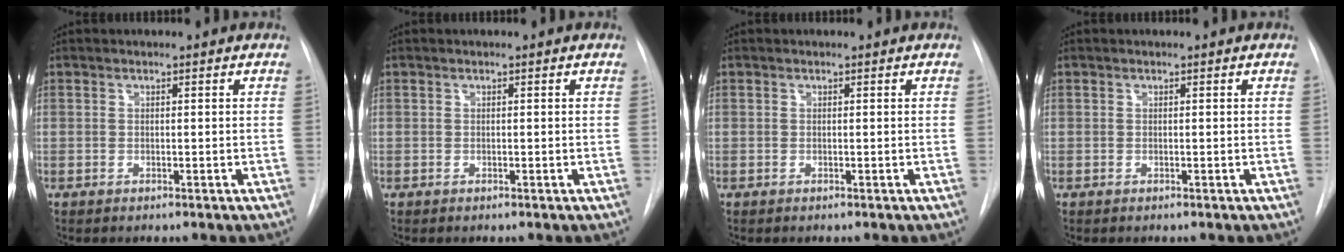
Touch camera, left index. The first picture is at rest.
{"total": 0.0}
{"total": 0.0}
{"total": 0.0}